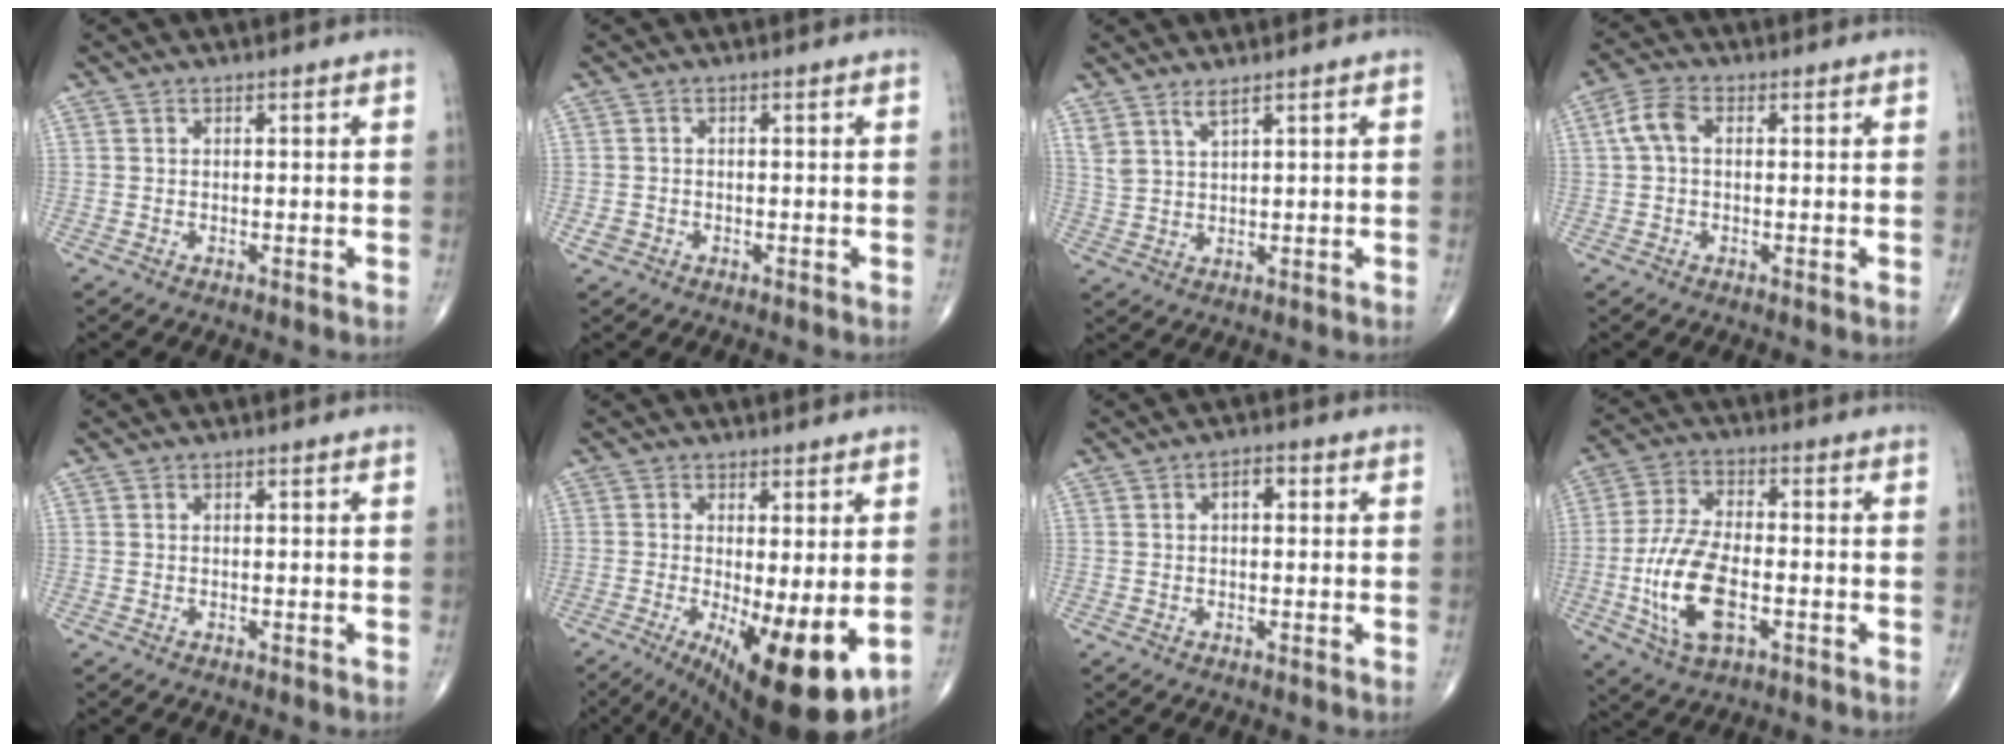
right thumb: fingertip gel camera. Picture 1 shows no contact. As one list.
[{"total": 1.5, "force": [-0.6, 1.3, 0.5], "torque": [-0.010, 0.005, -0.009]}, {"total": 3.3, "force": [2.6, 0.5, 2.0], "torque": [-0.045, -0.019, 0.058]}, {"total": 4.6, "force": [0.6, 2.8, 3.6], "torque": [-0.078, 0.015, 0.007]}, {"total": 0.0}, {"total": 14.7, "force": [-3.3, 4.6, 13.6], "torque": [-0.190, -0.027, -0.032]}, {"total": 2.8, "force": [0.6, 1.4, 2.3], "torque": [-0.031, 0.010, 0.006]}, {"total": 13.8, "force": [-3.5, 6.7, 11.6], "torque": [-0.236, 0.012, -0.062]}]